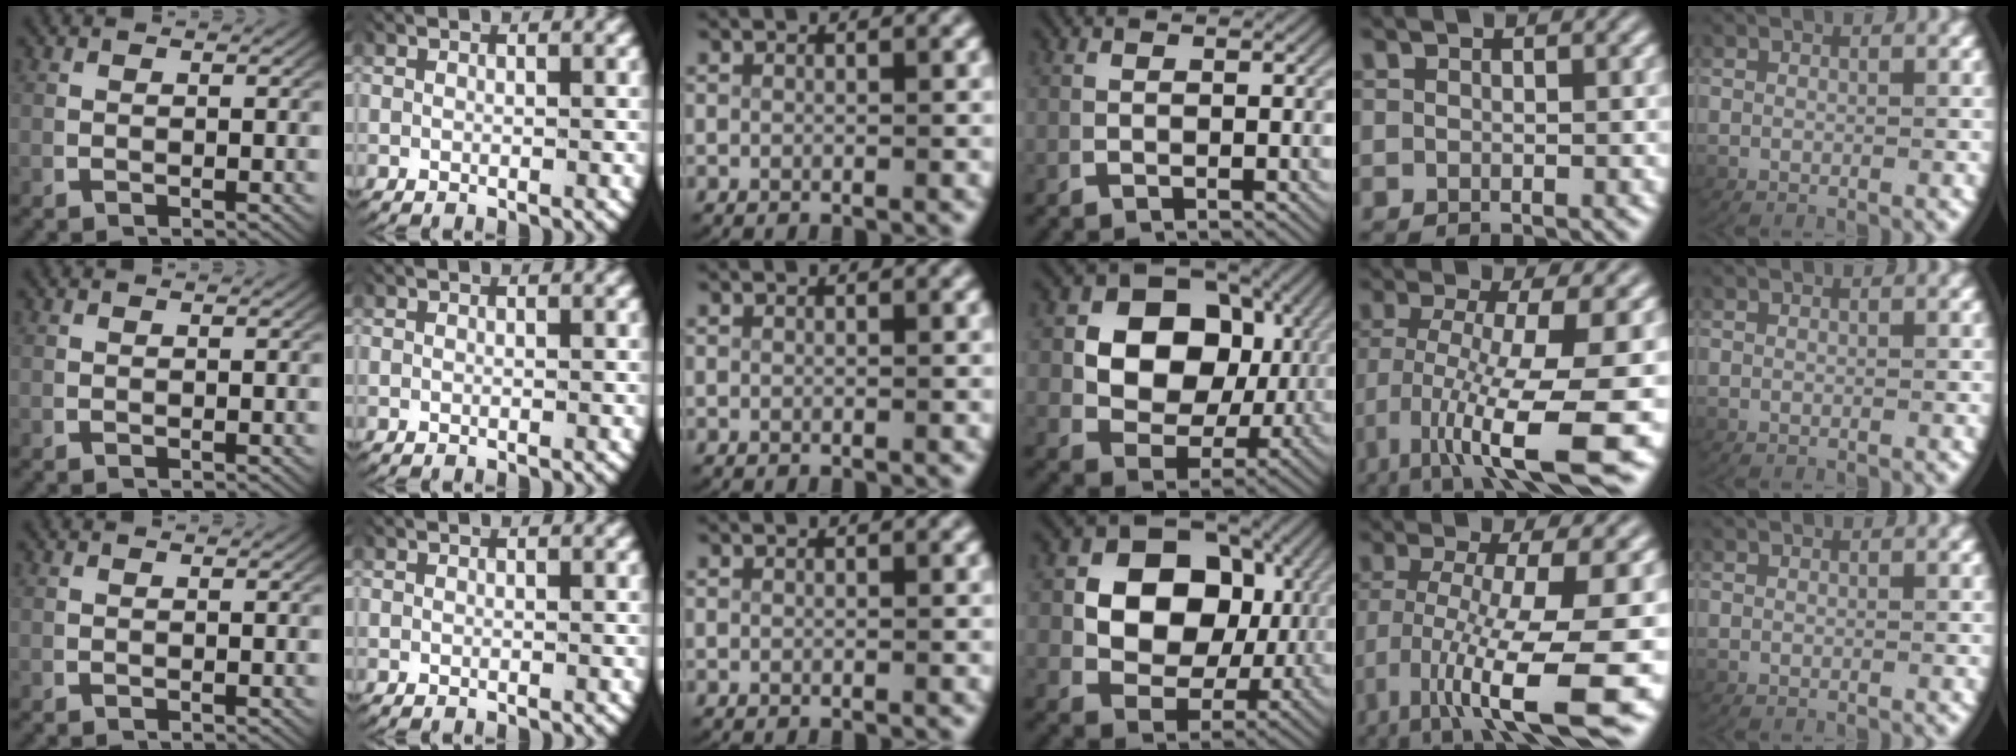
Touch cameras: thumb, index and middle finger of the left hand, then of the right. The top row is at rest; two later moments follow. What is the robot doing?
{"motion": "lift_and_place", "object": "key"}